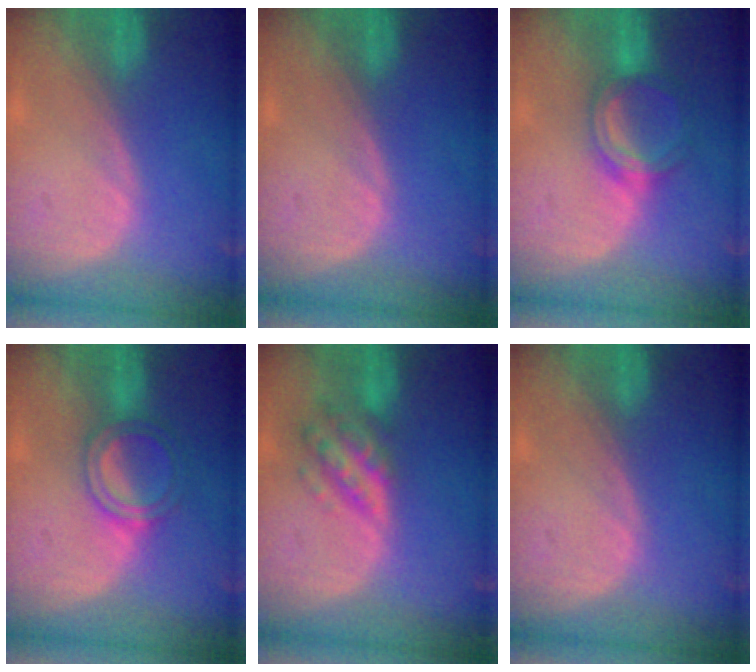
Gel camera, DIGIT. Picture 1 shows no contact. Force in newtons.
{"total": 0.0}
{"total": 5.1, "press": 5.0, "slide": 1.1}
{"total": 4.9, "press": 4.8, "slide": 1.1}
{"total": 6.3, "press": 5.7, "slide": 2.7}
{"total": 0.0}